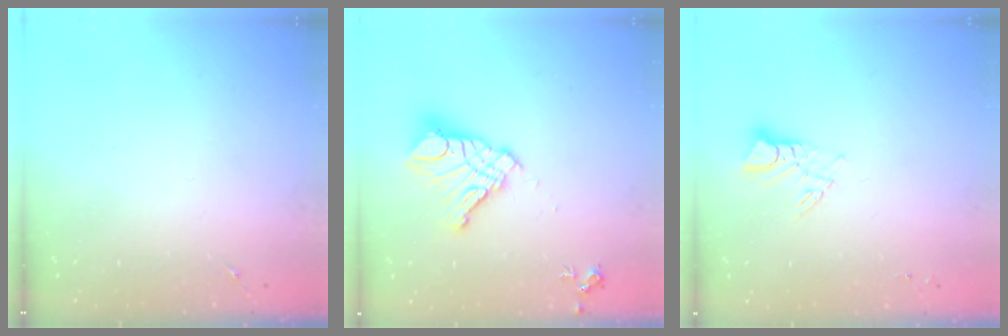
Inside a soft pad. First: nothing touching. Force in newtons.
{"total": 14.6, "press": 14.5, "slide": 1.3}
{"total": 4.6, "press": 4.6, "slide": 0.3}